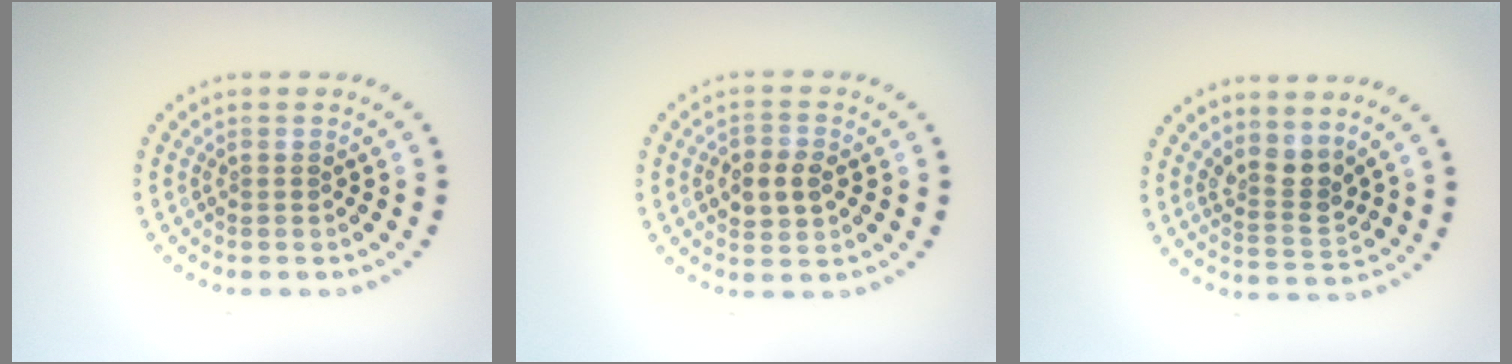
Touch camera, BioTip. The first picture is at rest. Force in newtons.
{"total": 2.9, "press": 2.9, "slide": 0.3}
{"total": 2.7, "press": 2.2, "slide": 1.6}